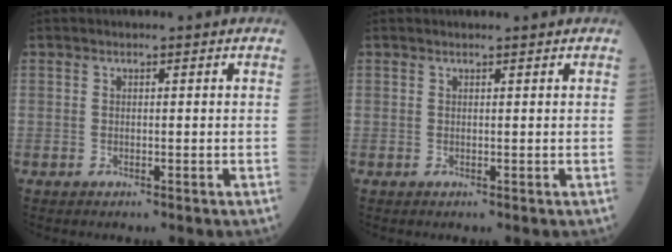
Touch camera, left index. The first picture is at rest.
{"total": 1.0, "force": [1.0, 0.0, 0.3], "torque": [-0.006, 0.007, 0.016]}